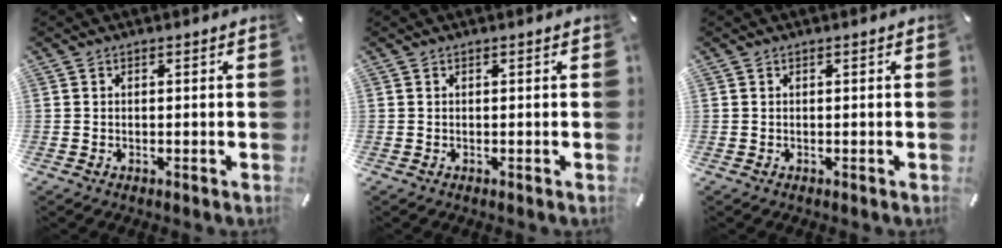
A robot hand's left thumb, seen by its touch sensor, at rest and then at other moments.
{"total": 0.0}
{"total": 0.0}